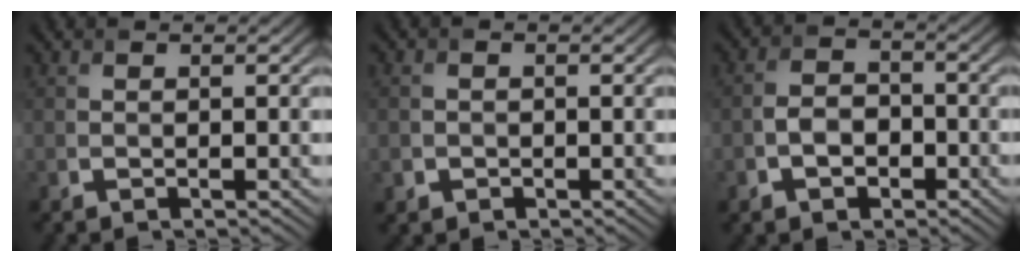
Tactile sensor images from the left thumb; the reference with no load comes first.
{"total": 1.6, "force": [-0.6, 1.5, 0.2], "torque": [0.003, -0.004, -0.012]}
{"total": 3.9, "force": [-1.9, 2.6, 2.2], "torque": [-0.042, 0.002, -0.042]}